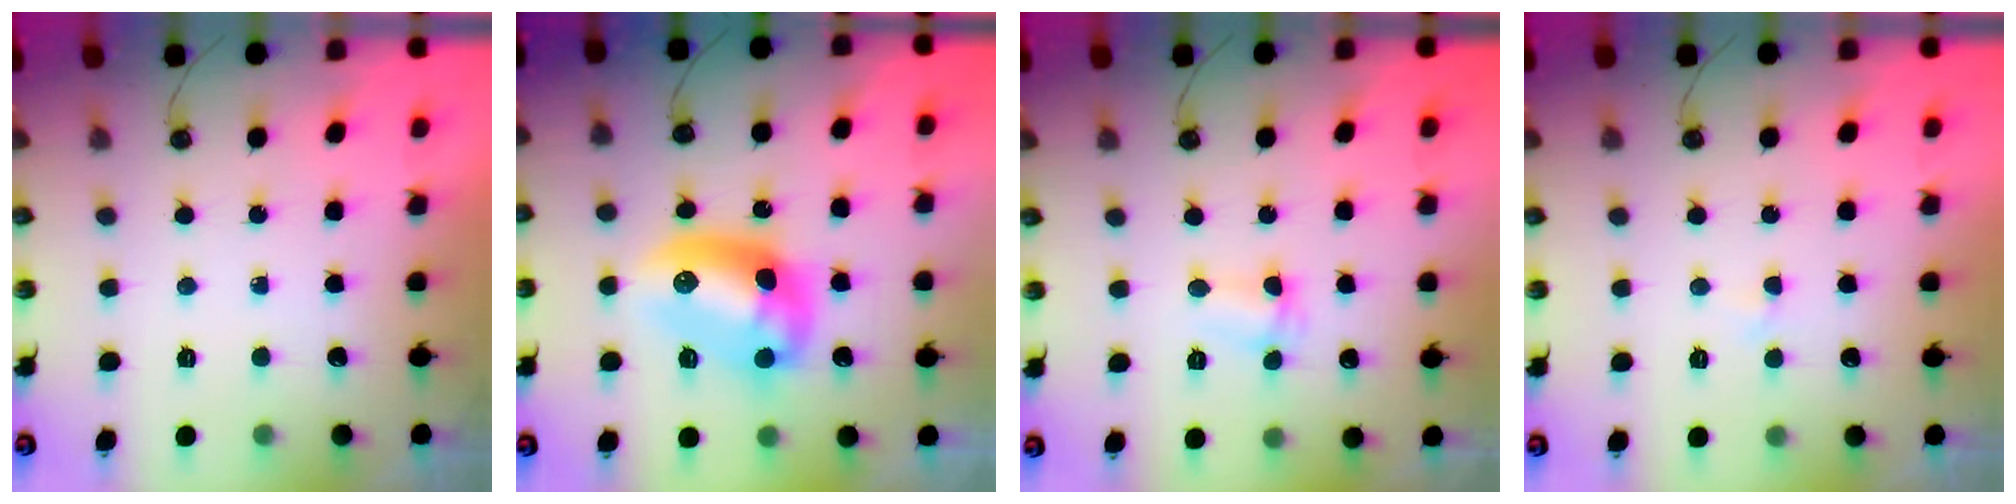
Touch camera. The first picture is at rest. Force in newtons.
{"total": 12.9, "press": 12.9, "slide": 1.0}
{"total": 2.5, "press": 2.5, "slide": 0.5}
{"total": 2.3, "press": 2.3, "slide": 0.4}